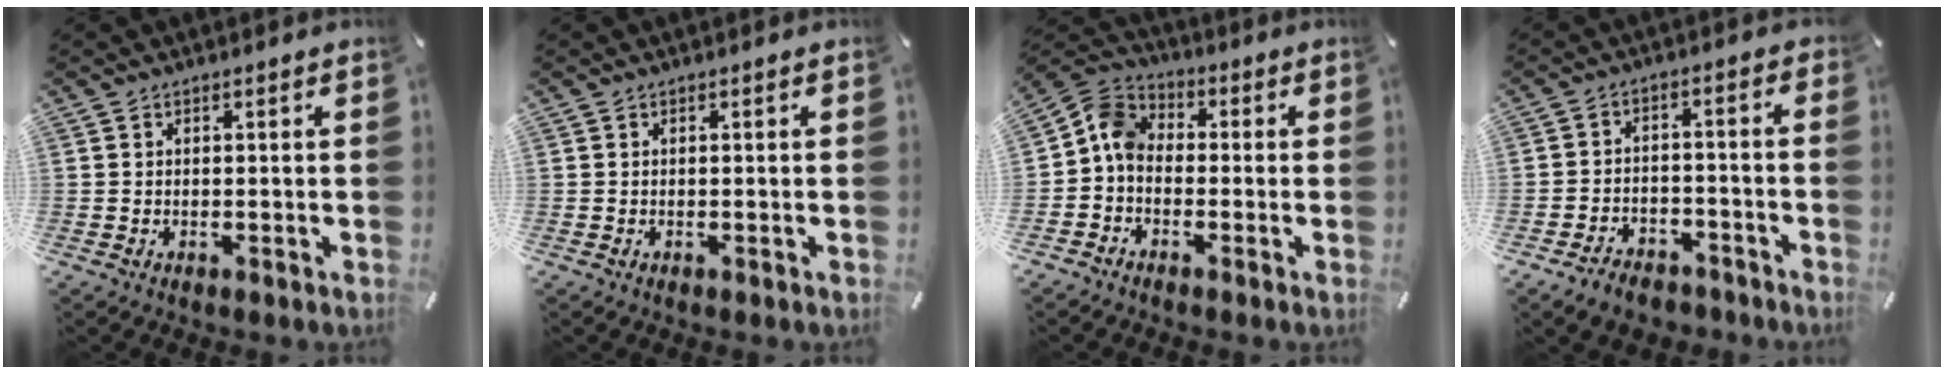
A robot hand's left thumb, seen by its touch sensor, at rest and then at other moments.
{"total": 0.0}
{"total": 6.8, "force": [-1.7, 5.4, 3.8], "torque": [-0.086, 0.023, -0.033]}
{"total": 6.7, "force": [-5.0, 3.9, 2.0], "torque": [-0.027, 0.034, -0.092]}